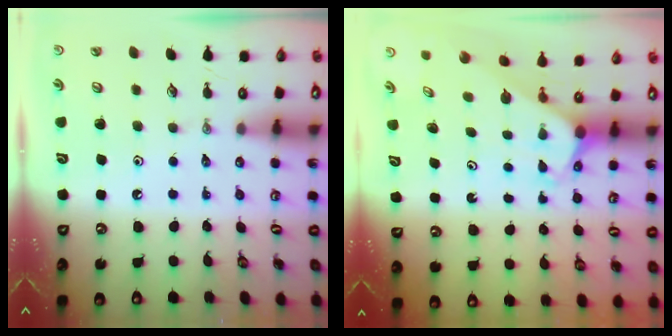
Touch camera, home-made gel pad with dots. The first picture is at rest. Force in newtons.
{"total": 1.8, "press": 1.8, "slide": 0.1}